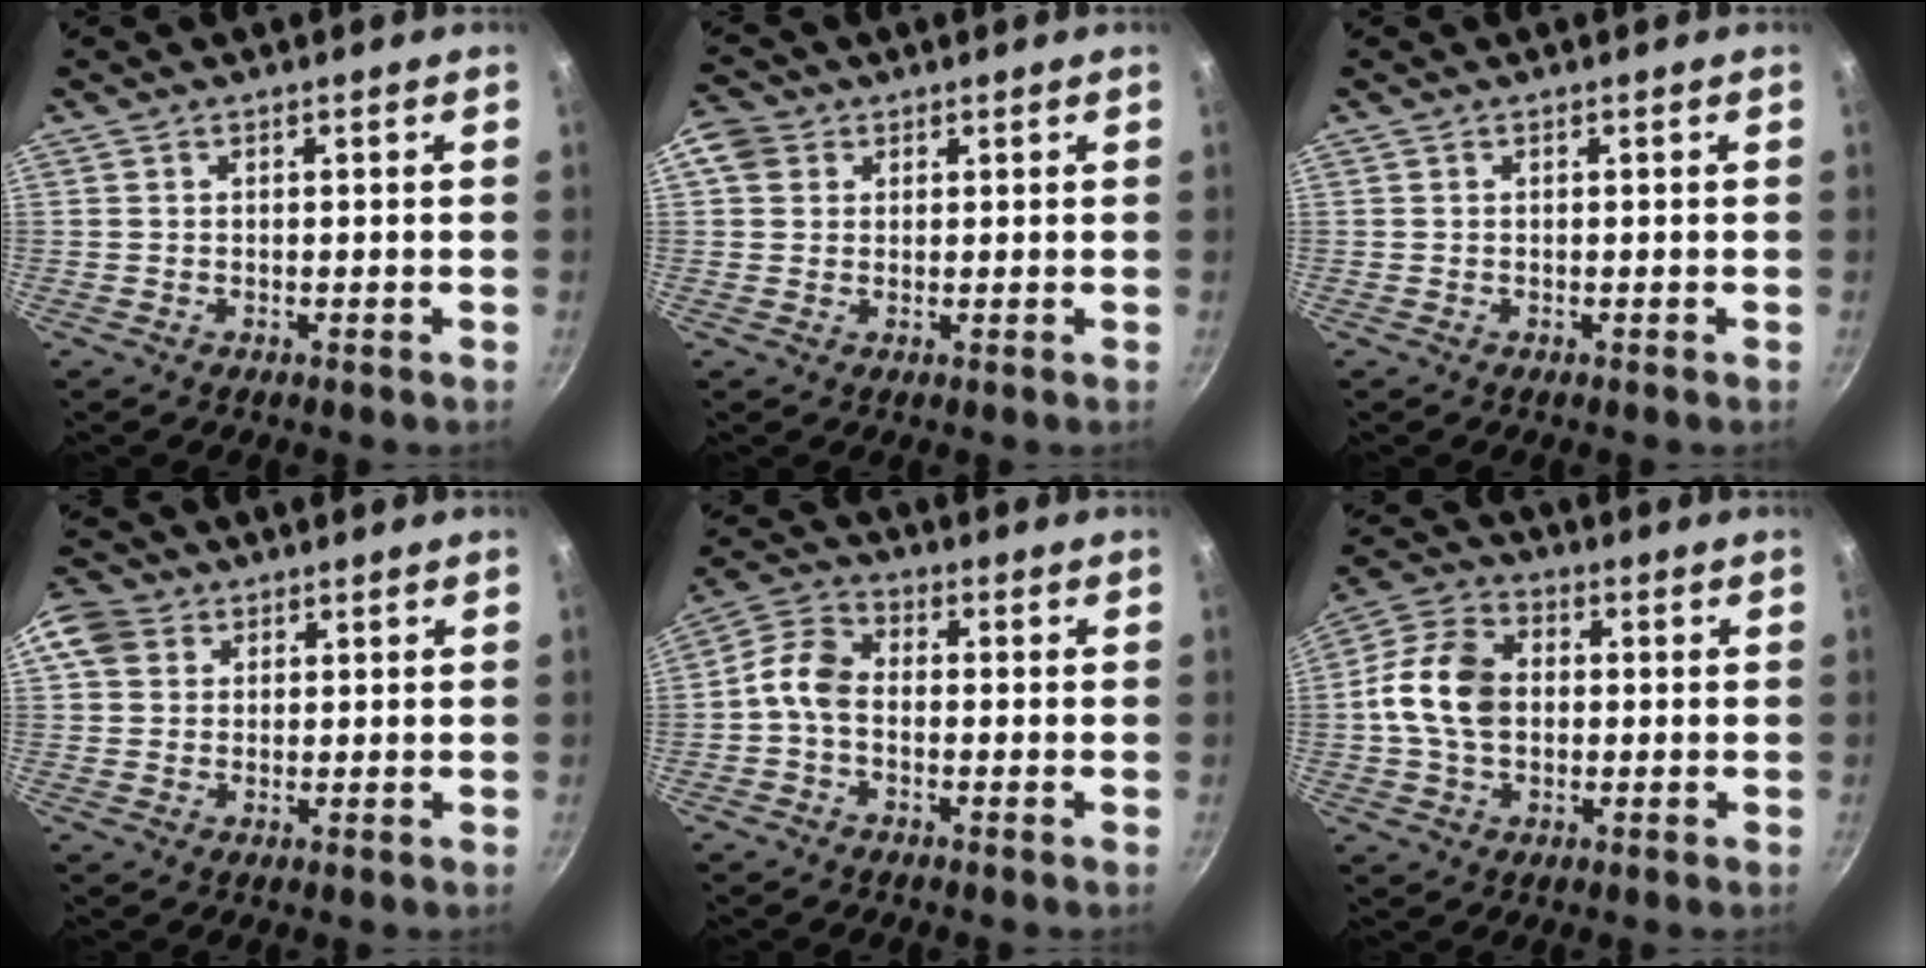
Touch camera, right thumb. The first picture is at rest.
{"total": 4.5, "force": [1.5, 3.9, 1.8], "torque": [-0.014, 0.002, 0.017]}
{"total": 0.0}
{"total": 7.3, "force": [2.4, 6.1, 3.2], "torque": [-0.045, 0.009, 0.032]}
{"total": 6.4, "force": [-1.4, 4.4, 4.5], "torque": [-0.087, 0.030, -0.044]}
{"total": 12.0, "force": [0.2, 8.7, 8.3], "torque": [-0.140, 0.021, -0.012]}